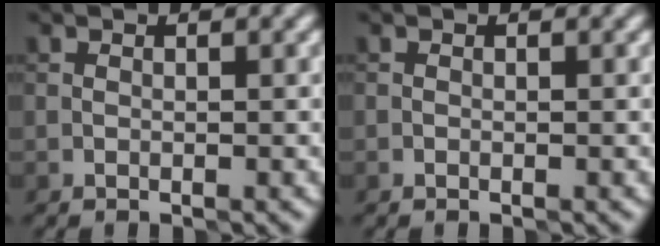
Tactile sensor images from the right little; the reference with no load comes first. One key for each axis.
{"total": 0.0}